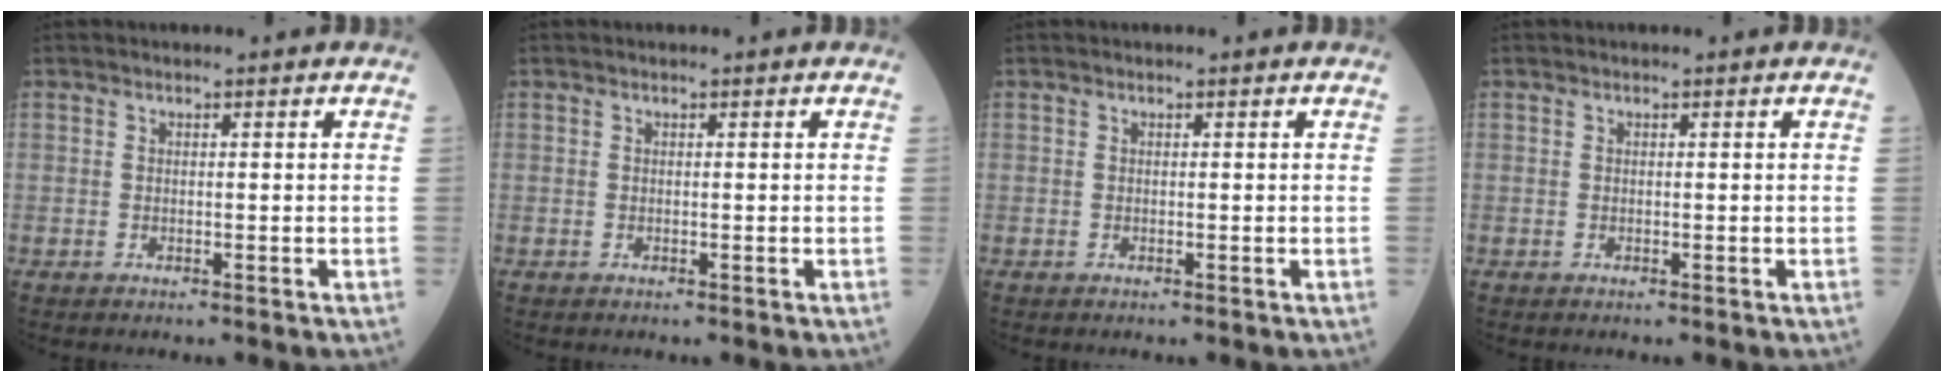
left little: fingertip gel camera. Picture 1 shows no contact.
{"total": 0.0}
{"total": 0.0}
{"total": 0.0}